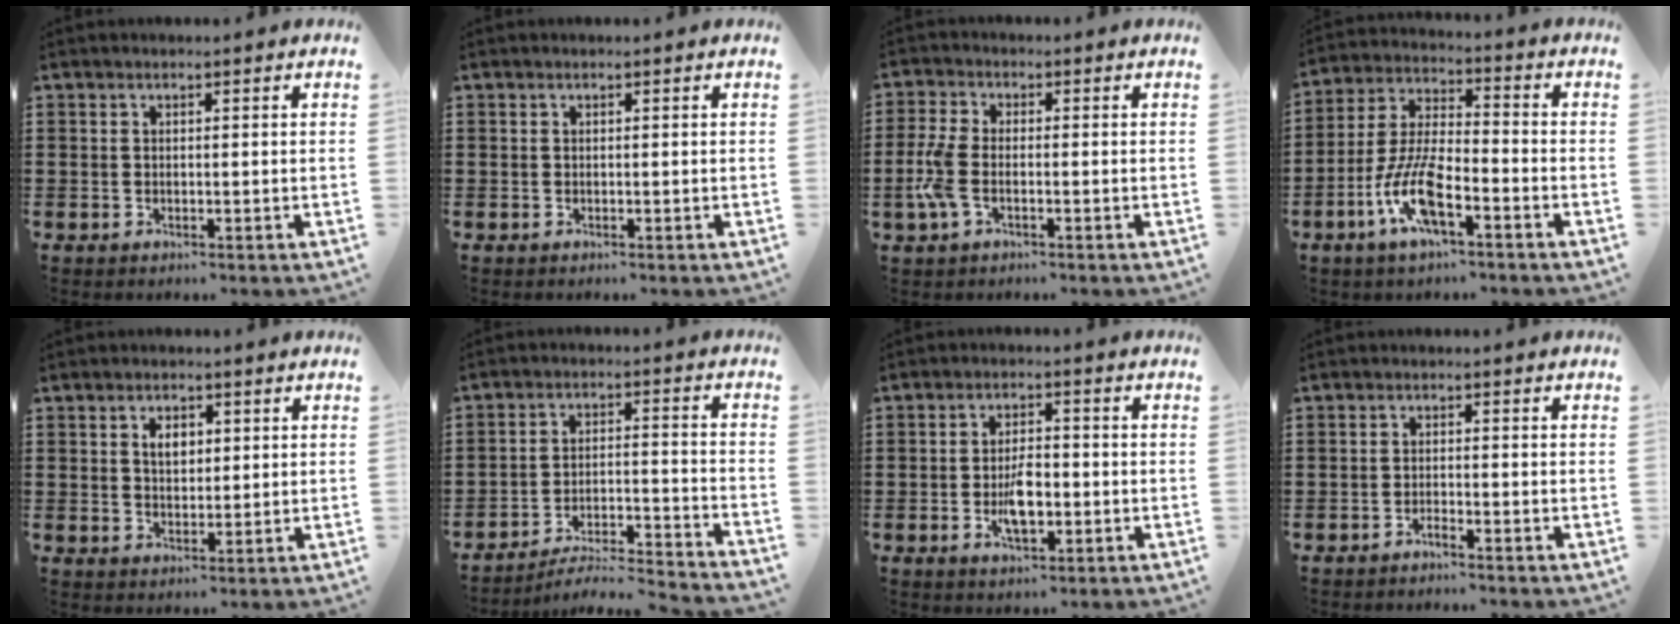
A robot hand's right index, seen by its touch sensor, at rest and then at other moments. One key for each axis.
{"total": 0.0}
{"total": 4.7, "fx": -1.4, "fy": 2.1, "fz": 3.9, "tx": -0.103, "ty": -0.007, "tz": -0.035}
{"total": 9.6, "fx": -4.5, "fy": 3.1, "fz": 7.9, "tx": -0.183, "ty": -0.007, "tz": -0.086}
{"total": 3.1, "fx": 1.0, "fy": 2.0, "fz": 2.1, "tx": -0.041, "ty": 0.006, "tz": 0.015}
{"total": 4.5, "fx": -4.2, "fy": -0.1, "fz": 1.4, "tx": -0.030, "ty": -0.016, "tz": -0.089}
{"total": 5.2, "fx": -1.1, "fy": 2.5, "fz": 4.4, "tx": -0.091, "ty": 0.002, "tz": -0.022}
{"total": 1.3, "fx": -1.3, "fy": -0.1, "fz": 0.1, "tx": -0.006, "ty": 0.004, "tz": -0.025}